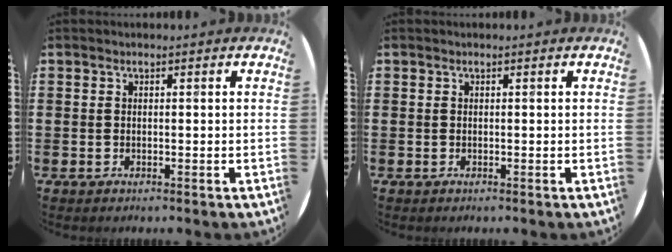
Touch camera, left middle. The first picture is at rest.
{"total": 0.0}